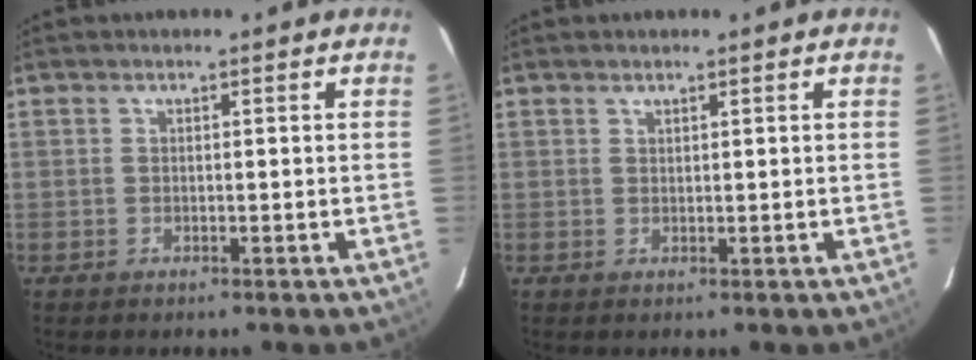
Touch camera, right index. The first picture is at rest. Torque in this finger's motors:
{"motor_torque": [-0.10, 0.11, 0.00, 0.00]}